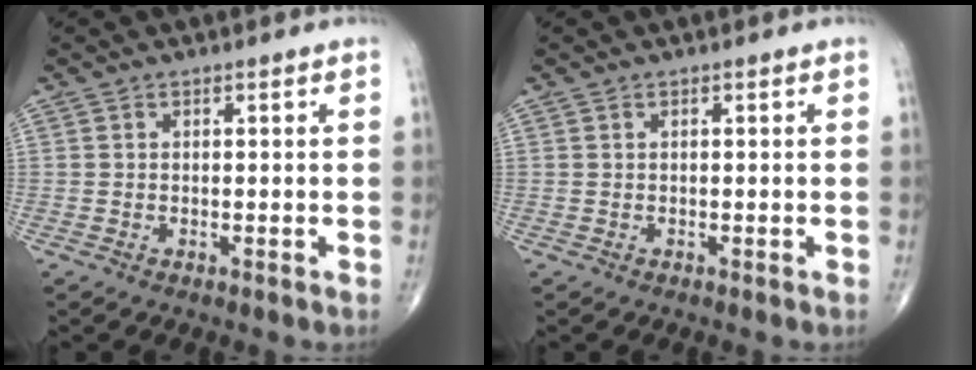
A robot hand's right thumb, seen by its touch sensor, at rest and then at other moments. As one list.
[{"total": 0.0}]